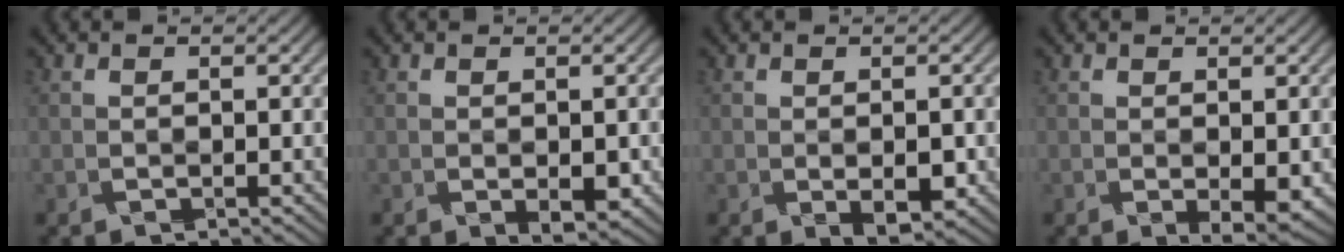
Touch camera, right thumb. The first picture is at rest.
{"total": 2.5, "force": [-0.6, 1.2, 2.1], "torque": [-0.035, -0.005, 0.000]}
{"total": 3.0, "force": [-0.8, 1.2, 2.6], "torque": [-0.046, -0.003, -0.003]}
{"total": 2.6, "force": [-0.2, 0.9, 2.5], "torque": [-0.042, -0.005, 0.006]}